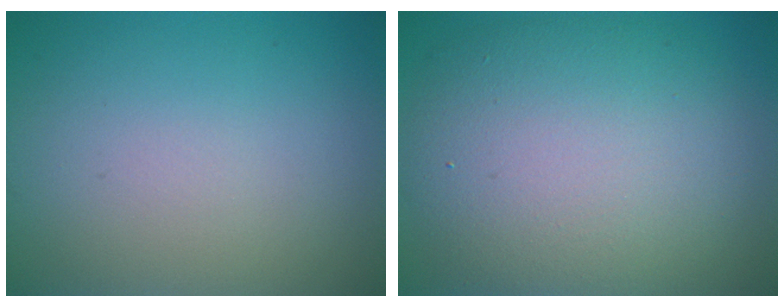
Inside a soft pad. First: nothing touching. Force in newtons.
{"total": 10.8, "press": 10.7, "slide": 0.8}